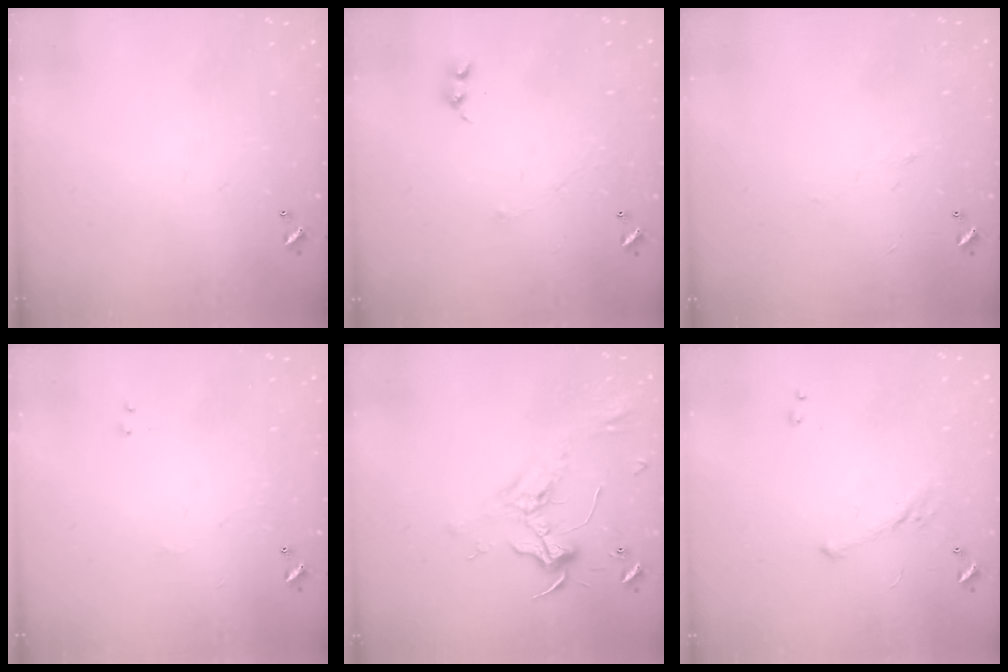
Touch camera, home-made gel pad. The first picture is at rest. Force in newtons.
{"total": 1.1, "press": 0.9, "slide": 0.6}
{"total": 0.8, "press": 0.6, "slide": 0.6}
{"total": 1.8, "press": 1.8, "slide": 0.6}
{"total": 2.3, "press": 2.2, "slide": 0.7}
{"total": 4.0, "press": 3.9, "slide": 1.0}